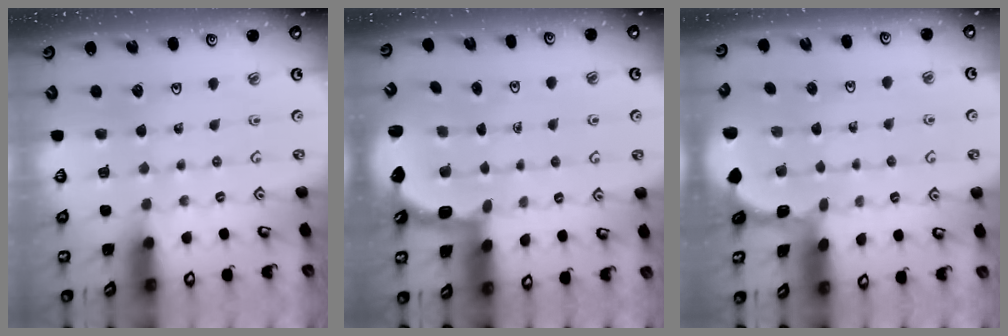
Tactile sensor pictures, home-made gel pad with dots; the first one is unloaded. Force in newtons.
{"total": 2.4, "press": 2.1, "slide": 1.3}
{"total": 1.2, "press": 1.1, "slide": 0.1}